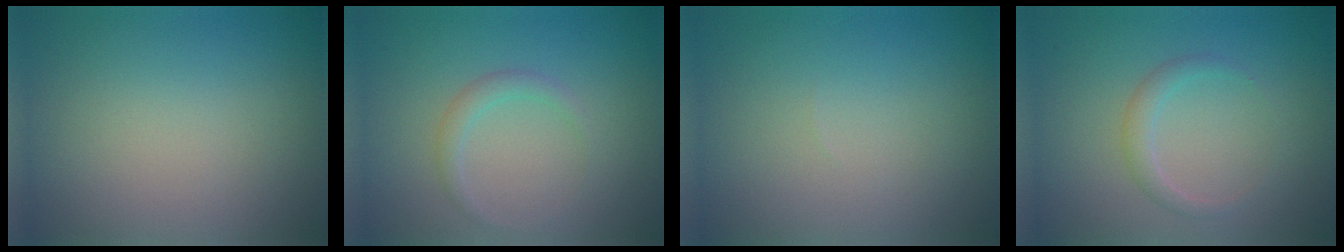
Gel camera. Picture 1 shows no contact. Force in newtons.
{"total": 1.3, "press": 1.3, "slide": 0.1}
{"total": 0.0}
{"total": 1.4, "press": 1.4, "slide": 0.1}